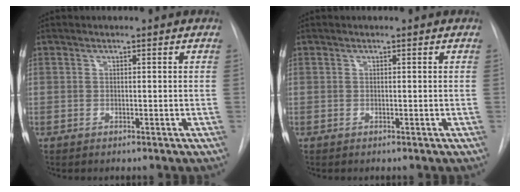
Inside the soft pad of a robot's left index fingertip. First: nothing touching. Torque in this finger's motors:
{"motor_torque": [-0.02, 0.02, 0.00, 0.00]}